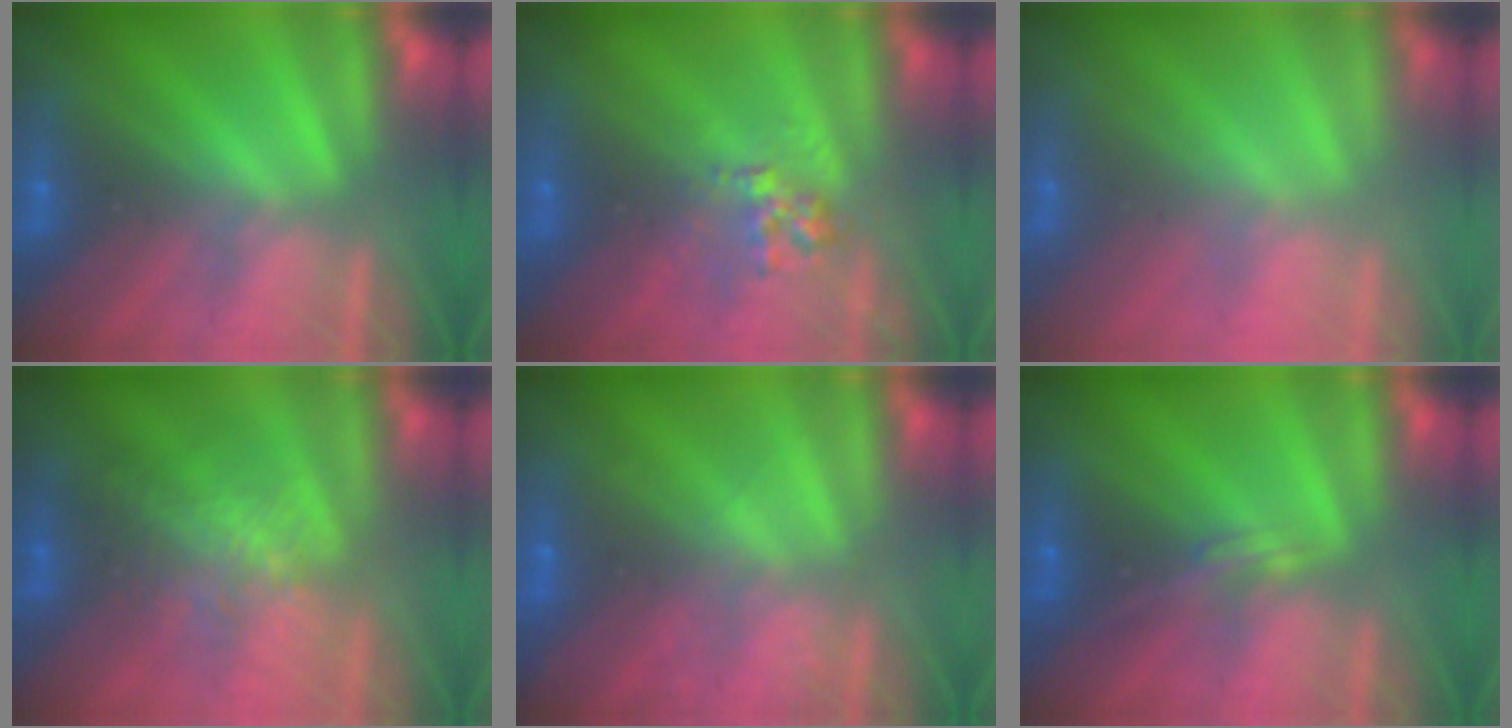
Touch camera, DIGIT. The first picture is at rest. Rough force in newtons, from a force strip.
{"total": 2.6}
{"total": 2.2}
{"total": 2.7}
{"total": 2.1}
{"total": 2.3}